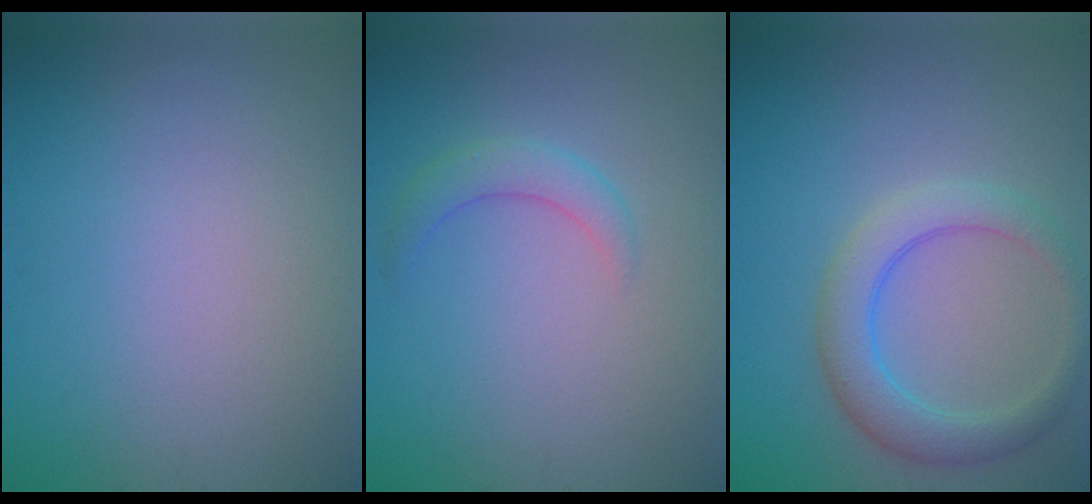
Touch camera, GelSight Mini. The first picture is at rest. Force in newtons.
{"total": 2.0, "press": 2.0, "slide": 0.1}
{"total": 4.1, "press": 4.1, "slide": 0.2}